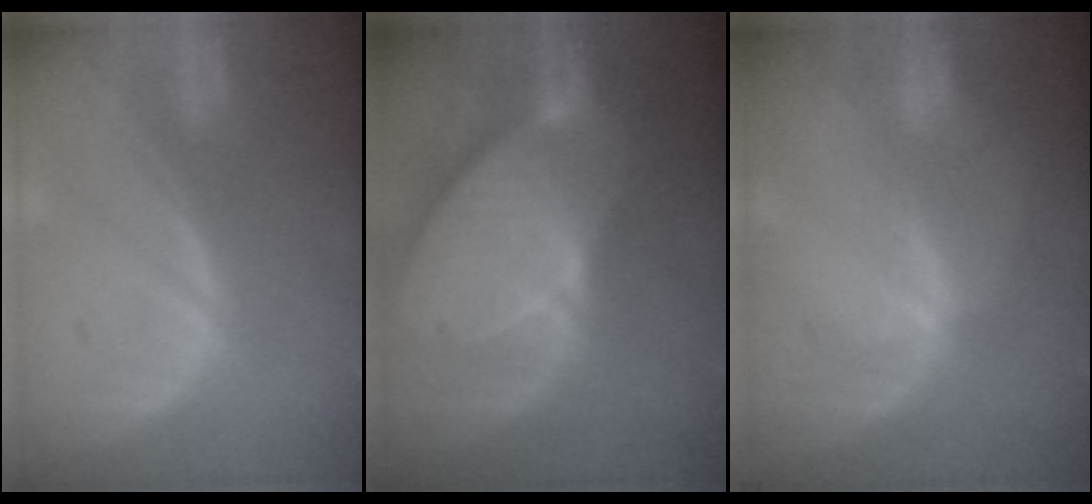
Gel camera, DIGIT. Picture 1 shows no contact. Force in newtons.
{"total": 10.6, "press": 9.4, "slide": 5.0}
{"total": 1.2, "press": 0.7, "slide": 0.9}